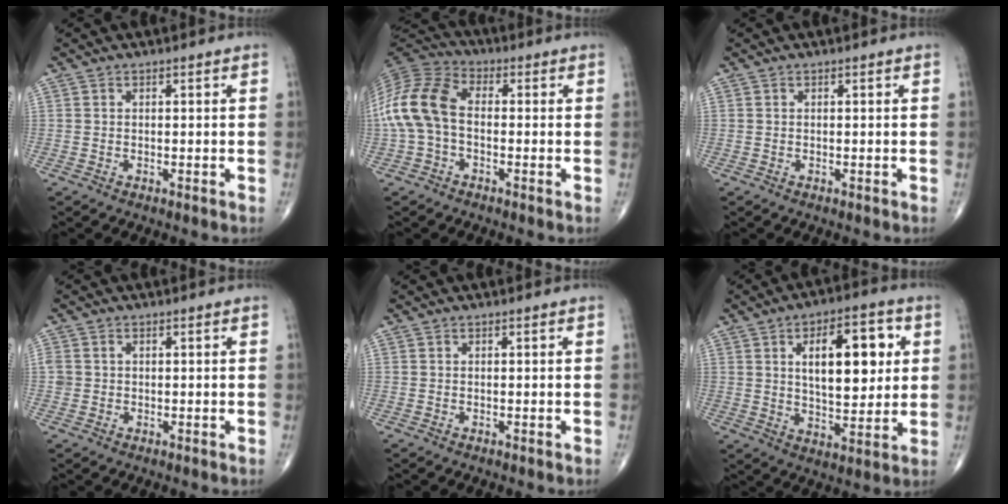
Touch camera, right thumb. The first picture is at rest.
{"total": 12.6, "force": [-0.8, 8.0, 9.8], "torque": [-0.211, 0.032, -0.026]}
{"total": 0.0}
{"total": 2.2, "force": [0.2, 2.0, 0.9], "torque": [-0.016, 0.004, 0.009]}
{"total": 0.0}
{"total": 16.1, "force": [4.1, 7.6, 13.6], "torque": [-0.168, -0.008, 0.066]}